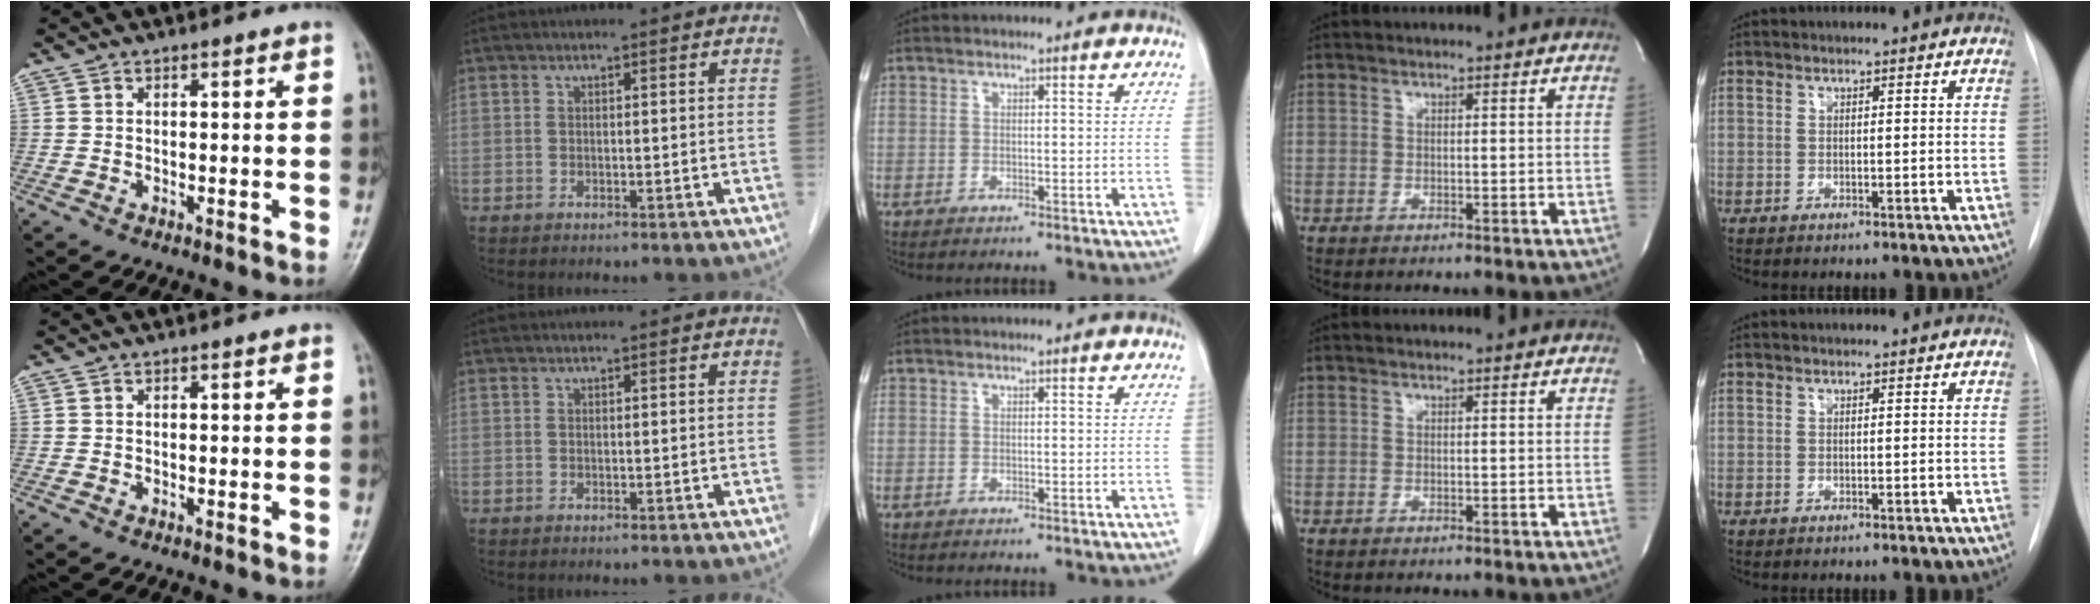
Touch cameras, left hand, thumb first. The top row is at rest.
{}